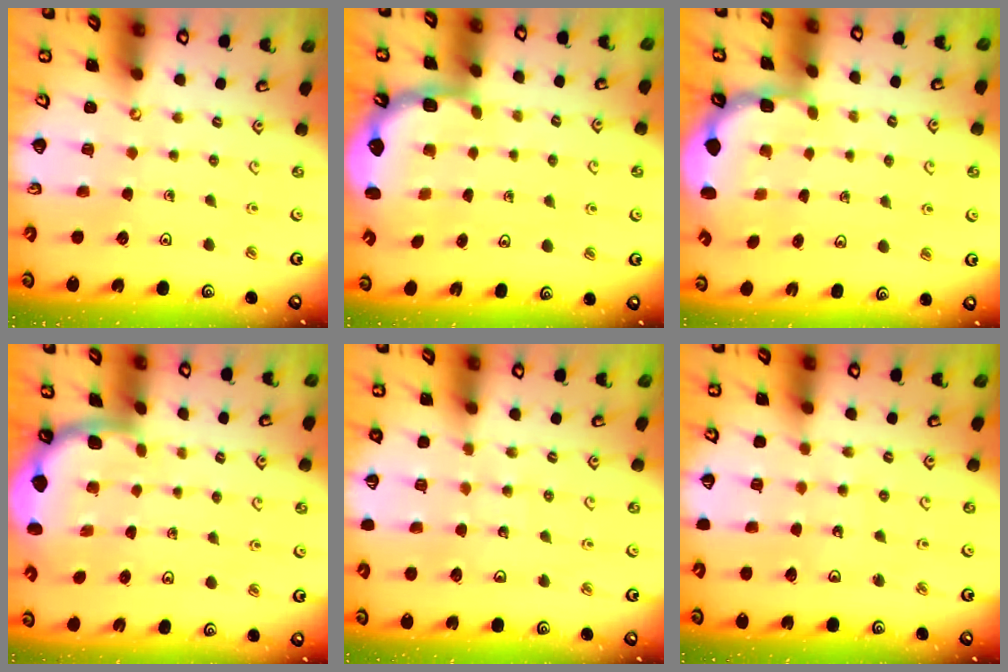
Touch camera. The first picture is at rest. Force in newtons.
{"total": 2.6, "press": 2.2, "slide": 1.3}
{"total": 2.4, "press": 1.8, "slide": 1.6}
{"total": 1.8, "press": 1.8, "slide": 0.1}
{"total": 4.9, "press": 4.8, "slide": 1.0}
{"total": 3.7, "press": 3.7, "slide": 0.2}